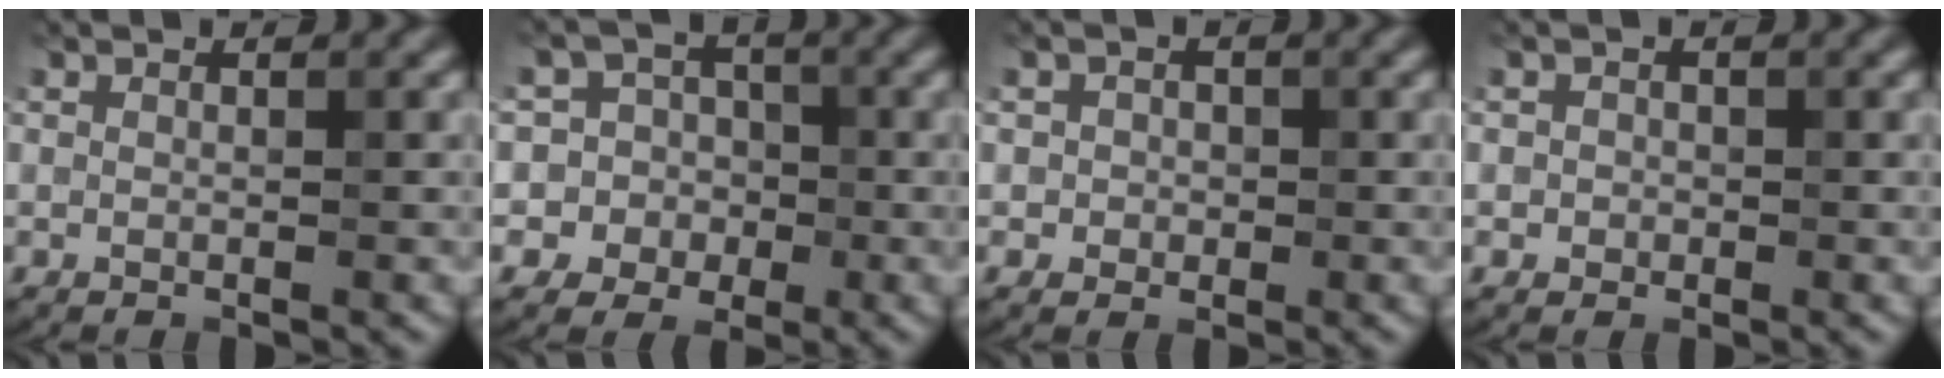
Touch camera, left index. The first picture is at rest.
{"total": 6.0, "force": [-0.8, 5.9, 0.6], "torque": [0.007, 0.027, -0.054]}
{"total": 1.4, "force": [0.0, 1.4, 0.3], "torque": [0.009, -0.005, -0.004]}
{"total": 1.0, "force": [-0.1, 1.0, 0.1], "torque": [0.006, -0.004, -0.003]}